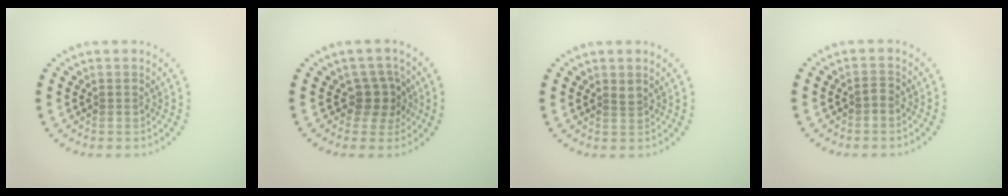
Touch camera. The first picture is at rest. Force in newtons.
{"total": 2.5, "press": 2.0, "slide": 1.6}
{"total": 0.8, "press": 0.6, "slide": 0.5}
{"total": 0.6, "press": 0.5, "slide": 0.3}